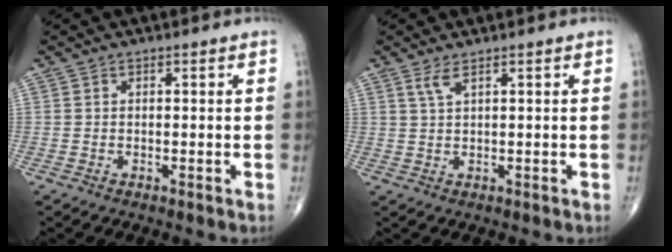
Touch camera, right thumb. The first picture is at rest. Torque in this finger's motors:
{"motor_torque": [-0.01, 0.01, 0.42, 0.39, 0.04]}